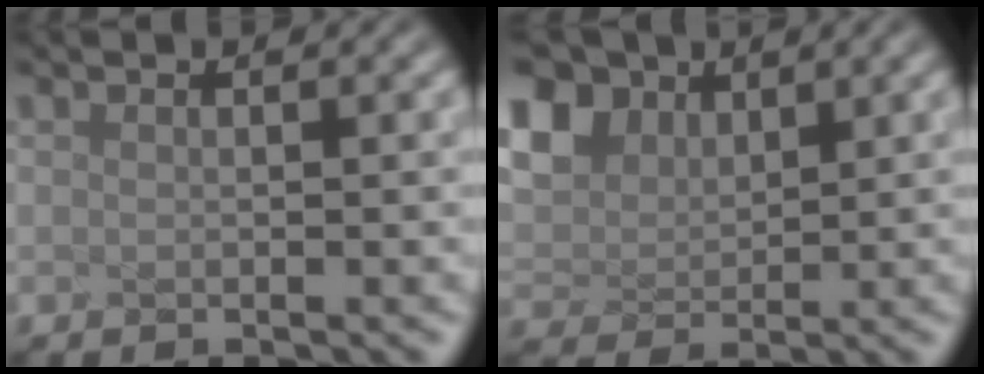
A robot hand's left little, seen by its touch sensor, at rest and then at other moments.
{"total": 4.2, "force": [2.4, 2.8, 1.8], "torque": [-0.097, 0.010, 0.077]}